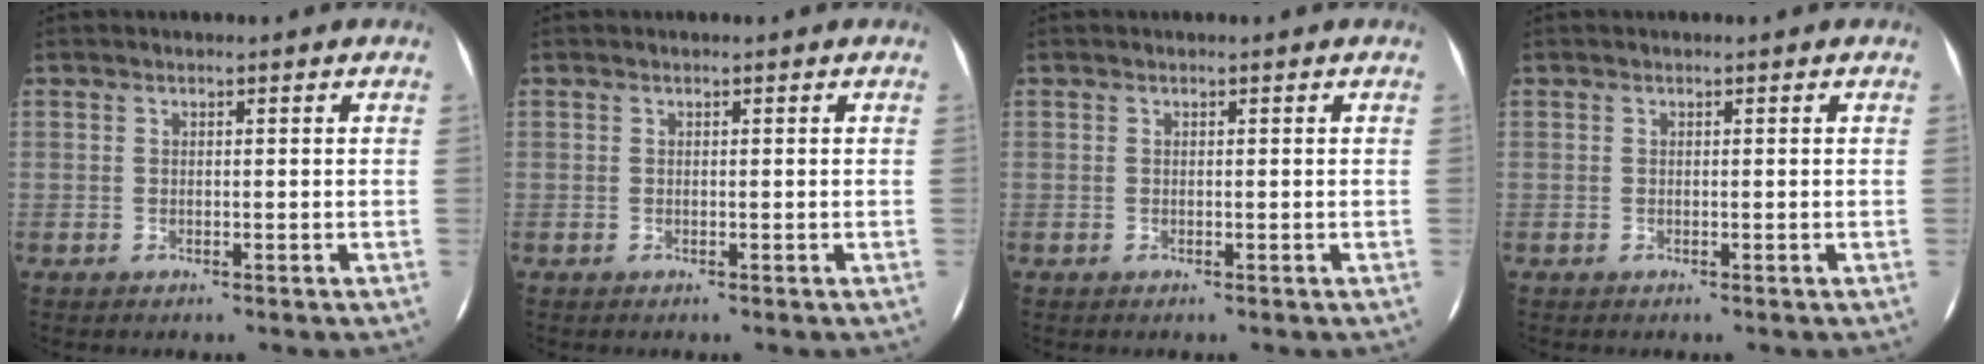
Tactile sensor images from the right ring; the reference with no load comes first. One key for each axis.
{"total": 0.0}
{"total": 0.0}
{"total": 0.0}